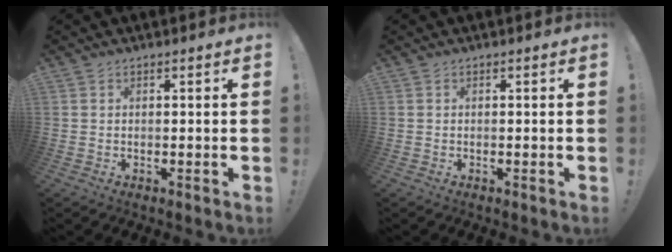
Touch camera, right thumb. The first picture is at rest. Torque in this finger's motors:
{"motor_torque": [0.11, -0.01, 0.32, -0.31, 0.00]}